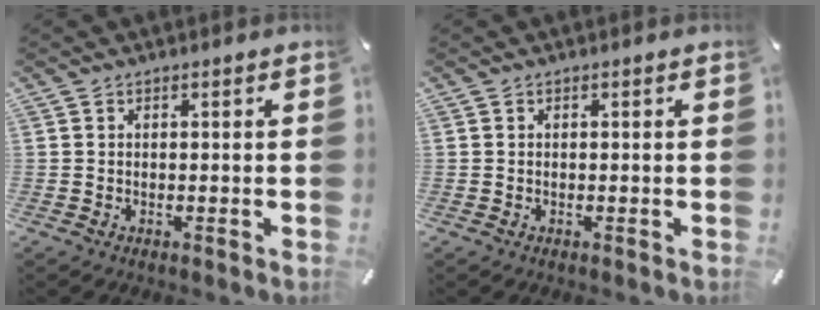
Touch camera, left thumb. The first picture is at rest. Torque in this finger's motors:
{"motor_torque": [-0.24, -0.17, -0.04, 0.14, -0.02]}